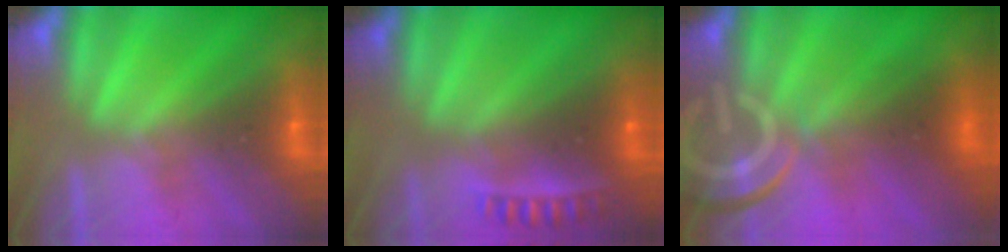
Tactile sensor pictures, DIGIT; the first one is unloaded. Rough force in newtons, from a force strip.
{"total": 2.4}
{"total": 9.1}